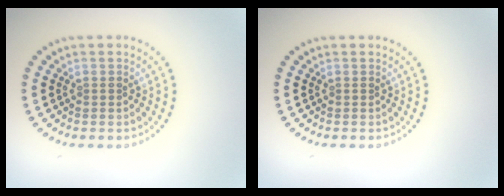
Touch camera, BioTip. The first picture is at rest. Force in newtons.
{"total": 0.0}